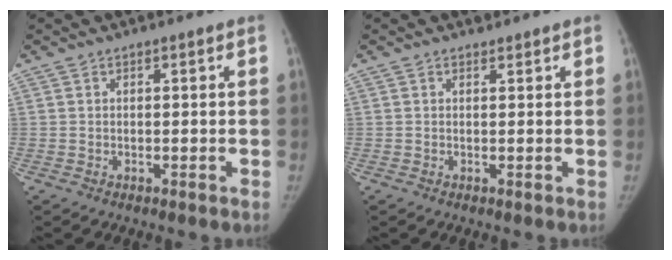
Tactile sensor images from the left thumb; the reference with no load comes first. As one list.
[{"total": 0.8, "force": [0.8, 0.4, 0.0], "torque": [0.002, -0.008, 0.010]}]